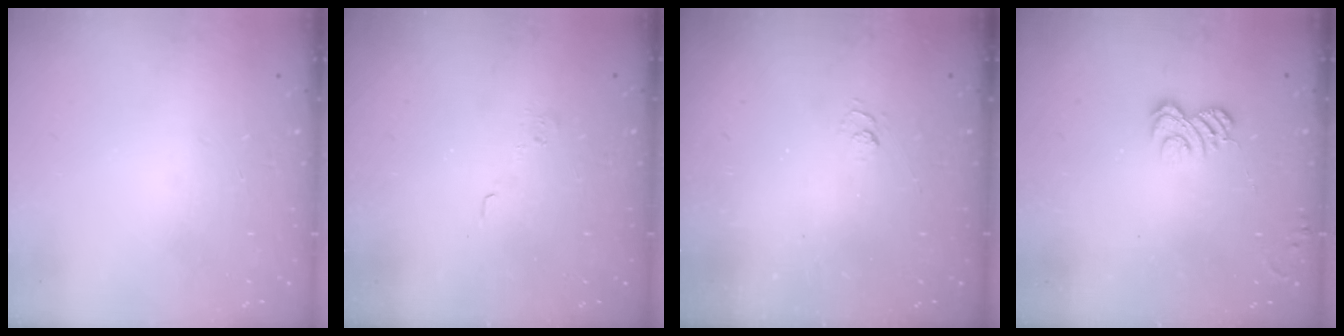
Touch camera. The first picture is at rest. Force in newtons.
{"total": 3.6, "press": 3.5, "slide": 0.9}
{"total": 2.7, "press": 2.2, "slide": 1.5}
{"total": 4.7, "press": 4.5, "slide": 1.3}